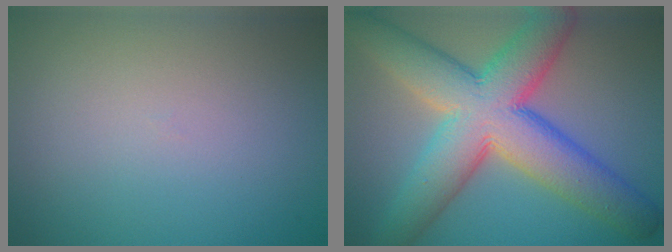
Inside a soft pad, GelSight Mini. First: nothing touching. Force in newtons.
{"total": 11.4, "press": 11.4, "slide": 0.7}